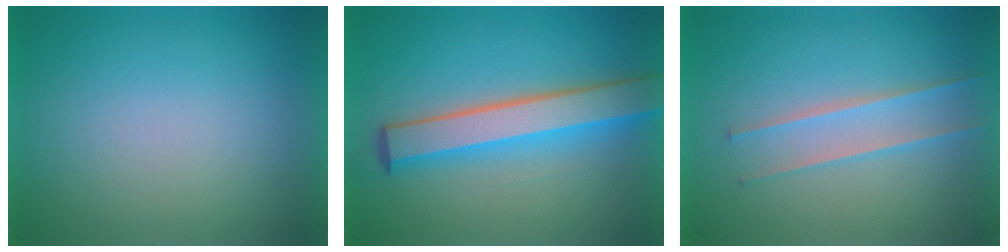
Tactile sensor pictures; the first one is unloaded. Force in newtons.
{"total": 6.5}
{"total": 2.4}